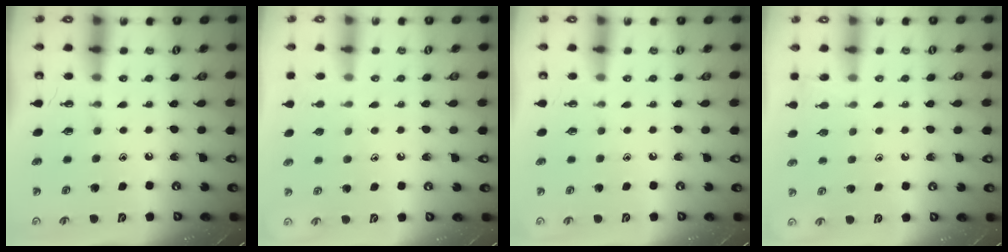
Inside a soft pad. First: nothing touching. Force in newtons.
{"total": 4.8, "press": 4.8, "slide": 0.5}
{"total": 0.0}
{"total": 5.4, "press": 5.4, "slide": 0.6}